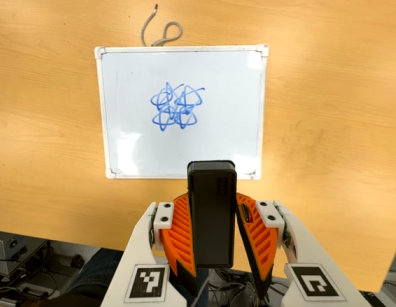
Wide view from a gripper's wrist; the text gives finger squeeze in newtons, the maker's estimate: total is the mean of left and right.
{"total": 5.8, "left": 5.1, "right": 6.4}